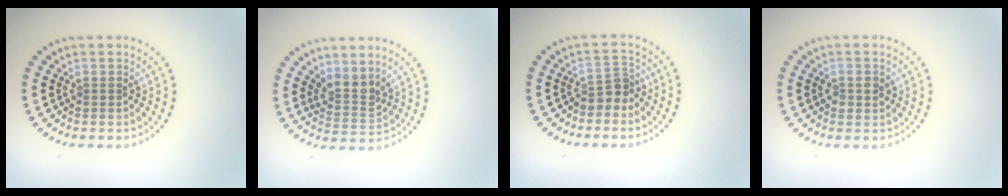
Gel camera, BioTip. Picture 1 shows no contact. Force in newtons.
{"total": 2.6, "press": 1.9, "slide": 1.8}
{"total": 2.2, "press": 1.7, "slide": 1.4}
{"total": 1.4, "press": 1.4, "slide": 0.2}